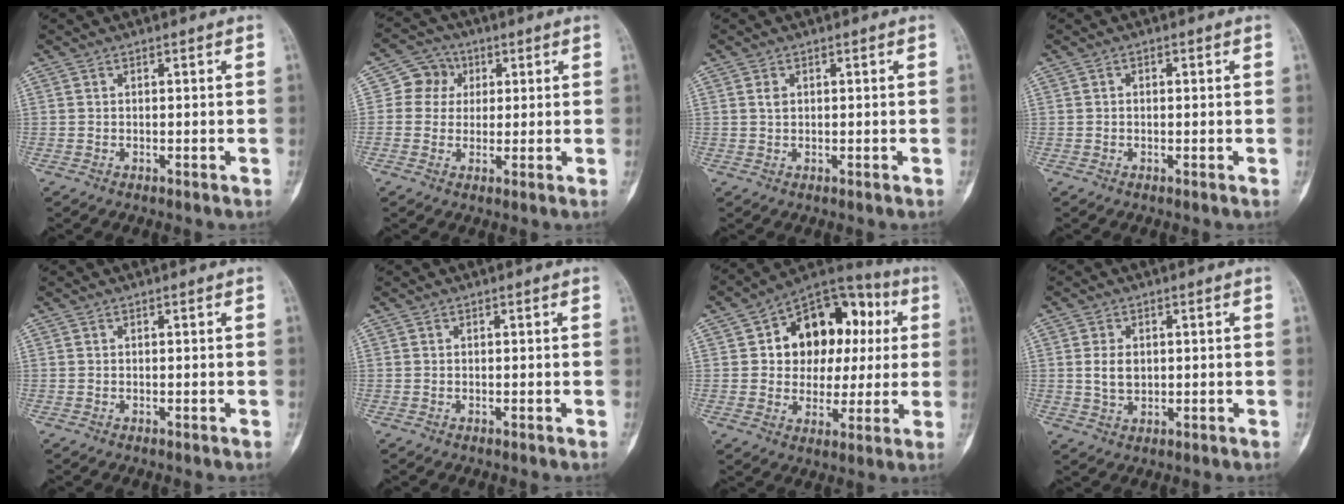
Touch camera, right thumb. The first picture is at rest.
{"total": 5.8, "force": [1.2, 5.4, 1.6], "torque": [0.006, 0.007, 0.011]}
{"total": 1.2, "force": [0.4, 0.8, 0.7], "torque": [-0.012, 0.000, 0.009]}
{"total": 0.7, "force": [0.1, 0.4, 0.5], "torque": [-0.007, 0.001, 0.000]}
{"total": 0.0}
{"total": 0.0}
{"total": 18.5, "force": [3.7, 13.3, 12.3], "torque": [-0.110, 0.027, 0.055]}
{"total": 4.1, "force": [0.5, 2.8, 2.9], "torque": [-0.046, -0.006, 0.015]}